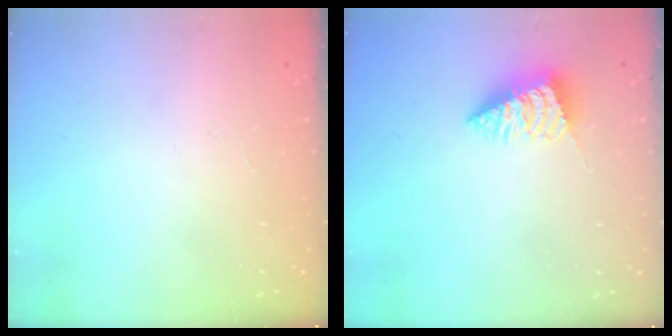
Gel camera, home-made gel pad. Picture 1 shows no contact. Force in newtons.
{"total": 2.6, "press": 2.6, "slide": 0.1}